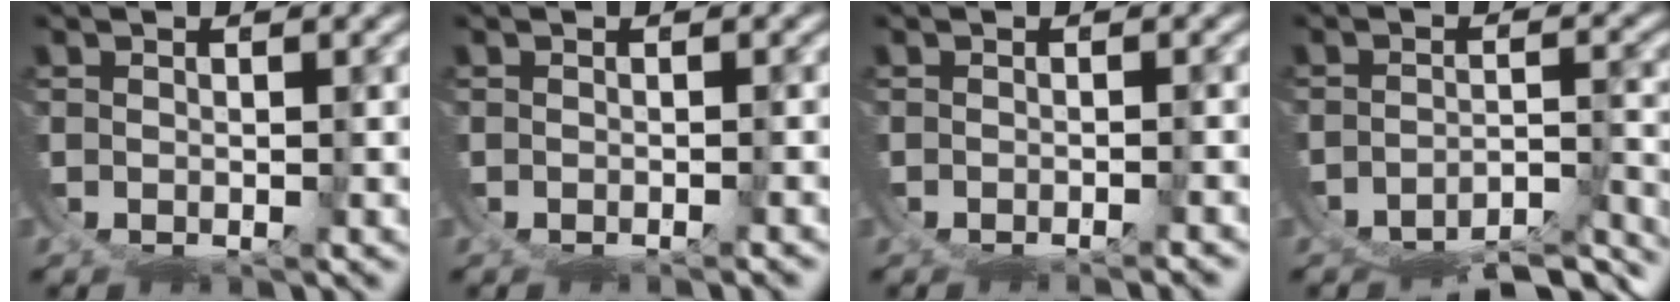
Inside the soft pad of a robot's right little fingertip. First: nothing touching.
{"total": 0.8, "force": [-0.7, 0.0, 0.3], "torque": [0.001, 0.005, -0.014]}
{"total": 1.6, "force": [-1.5, 0.3, 0.6], "torque": [-0.002, 0.005, -0.025]}
{"total": 6.1, "force": [-5.3, 2.1, 2.1], "torque": [-0.038, -0.019, -0.073]}